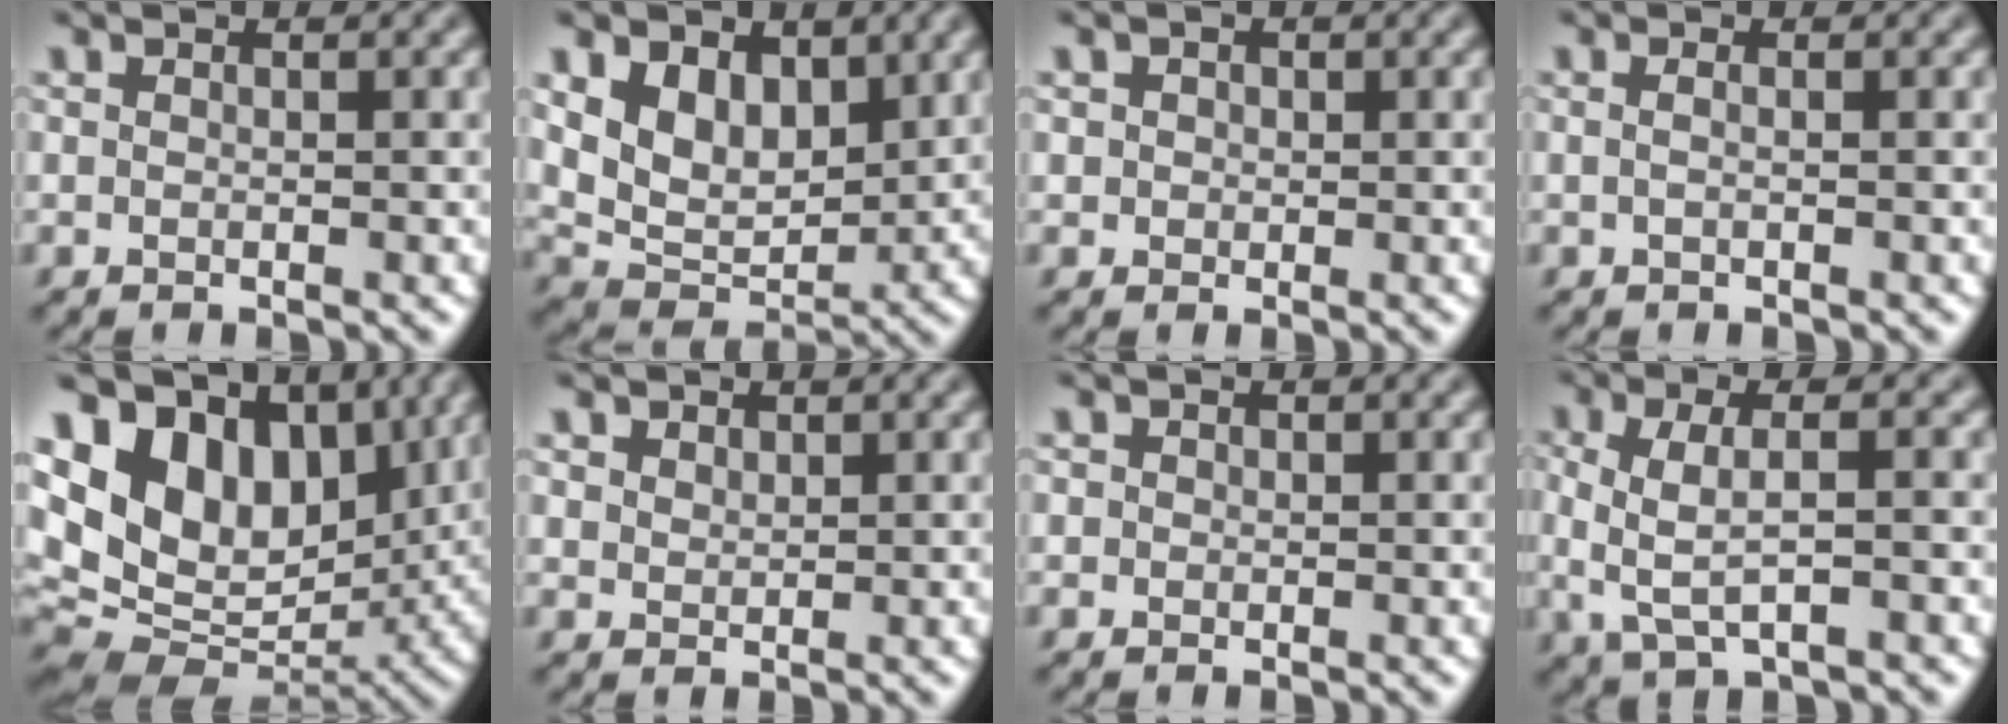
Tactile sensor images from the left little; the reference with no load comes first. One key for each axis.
{"total": 6.4, "fx": 2.5, "fy": 4.2, "fz": 4.1, "tx": -0.084, "ty": -0.013, "tz": 0.038}
{"total": 1.7, "fx": 0.6, "fy": 1.4, "fz": 0.6, "tx": -0.014, "ty": 0.004, "tz": 0.012}
{"total": 0.7, "fx": -0.1, "fy": 0.2, "fz": 0.6, "tx": -0.016, "ty": 0.000, "tz": 0.000}
{"total": 16.5, "fx": 5.9, "fy": 10.7, "fz": 11.1, "tx": -0.211, "ty": 0.032, "tz": 0.106}
{"total": 2.4, "fx": 1.5, "fy": 1.6, "fz": 0.9, "tx": -0.034, "ty": 0.001, "tz": 0.031}
{"total": 1.0, "fx": 0.2, "fy": 0.9, "fz": 0.3, "tx": -0.003, "ty": 0.001, "tz": 0.003}
{"total": 3.9, "fx": -0.4, "fy": 1.1, "fz": 3.7, "tx": -0.087, "ty": 0.000, "tz": -0.008}